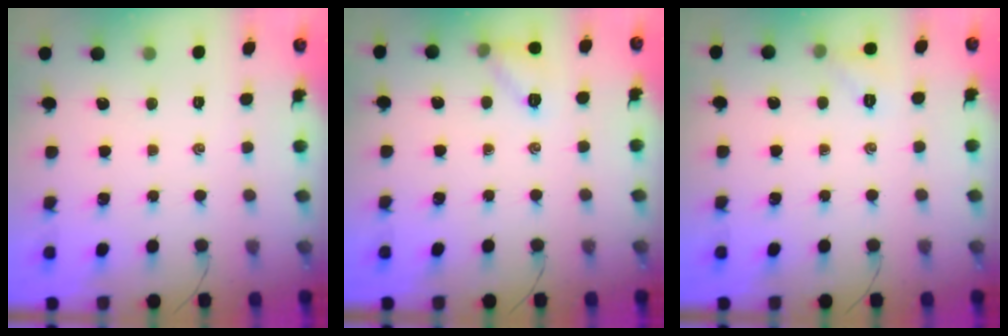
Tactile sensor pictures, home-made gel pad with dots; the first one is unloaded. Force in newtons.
{"total": 7.5, "press": 7.4, "slide": 1.2}
{"total": 6.3, "press": 6.1, "slide": 1.8}